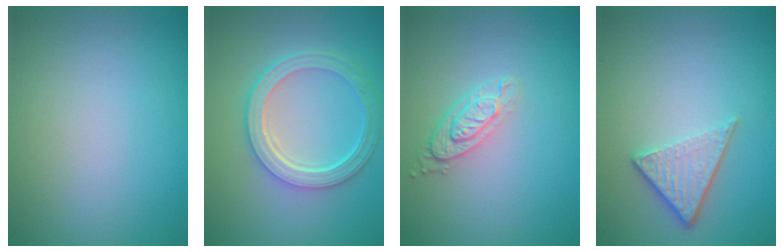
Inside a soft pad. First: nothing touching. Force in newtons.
{"total": 5.3, "press": 3.8, "slide": 3.6}
{"total": 2.9, "press": 2.2, "slide": 1.9}
{"total": 3.8, "press": 2.6, "slide": 2.7}